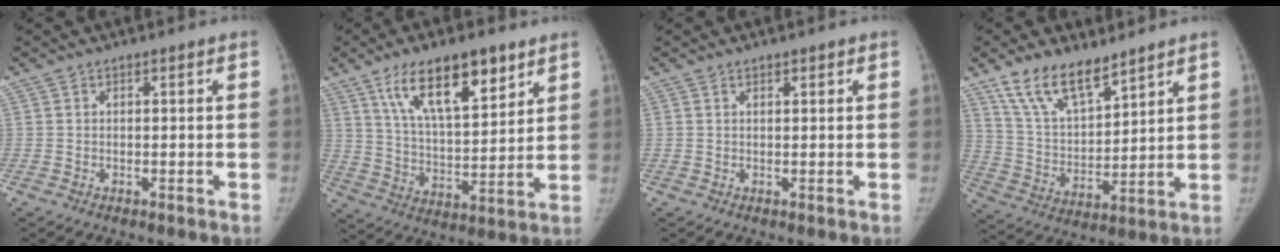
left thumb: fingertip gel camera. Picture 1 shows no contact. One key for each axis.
{"total": 16.6, "fx": 9.6, "fy": 6.5, "fz": 11.9, "tx": -0.165, "ty": -0.040, "tz": 0.172}
{"total": 1.0, "fx": 0.7, "fy": 0.5, "fz": 0.4, "tx": 0.002, "ty": -0.002, "tz": 0.007}
{"total": 13.3, "fx": 9.7, "fy": 5.7, "fz": 7.2, "tx": -0.104, "ty": -0.052, "tz": 0.192}